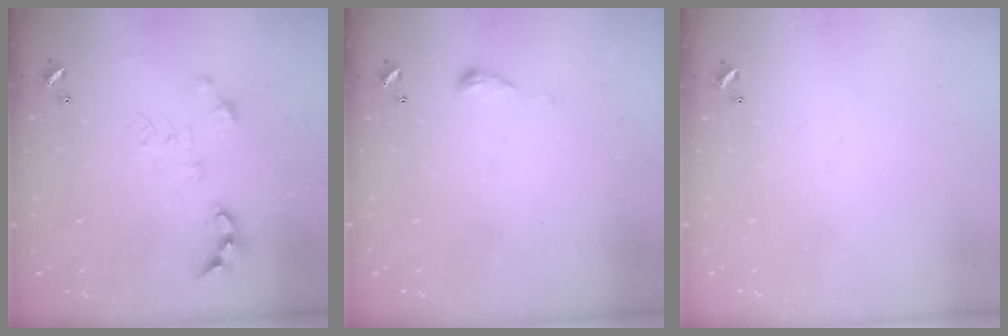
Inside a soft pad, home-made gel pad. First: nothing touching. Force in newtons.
{"total": 4.0, "press": 4.0, "slide": 0.6}
{"total": 0.0}